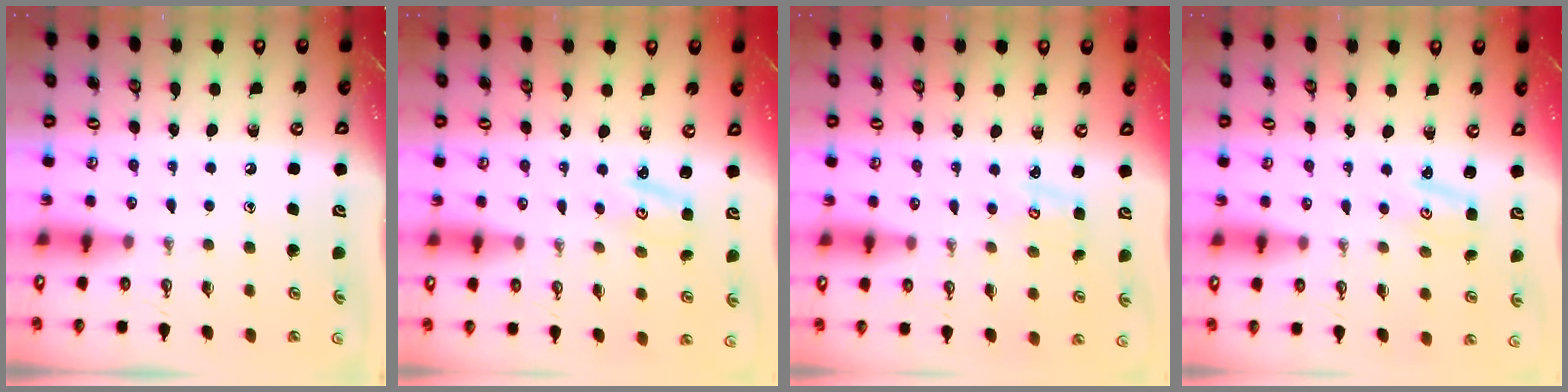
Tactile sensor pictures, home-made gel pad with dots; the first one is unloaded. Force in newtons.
{"total": 1.5, "press": 1.5, "slide": 0.1}
{"total": 2.7, "press": 2.7, "slide": 0.3}
{"total": 1.3, "press": 1.3, "slide": 0.2}